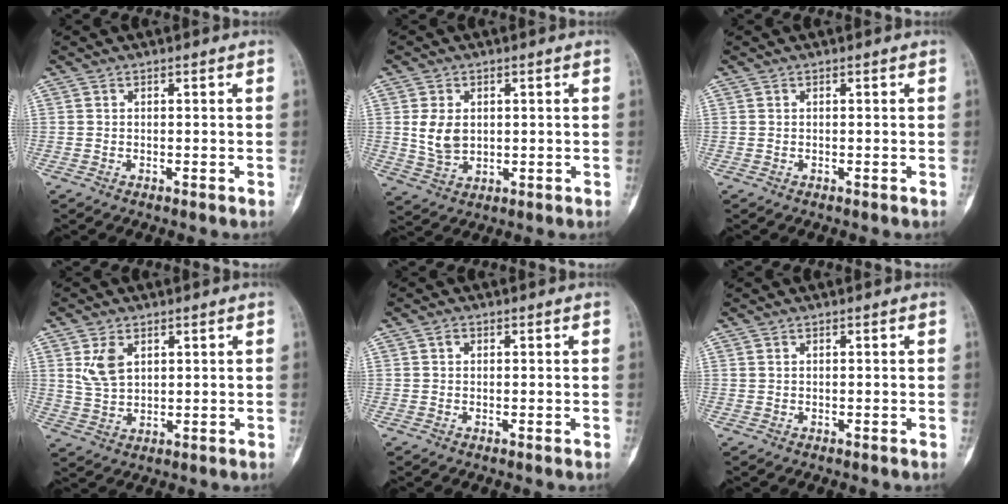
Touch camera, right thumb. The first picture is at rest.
{"total": 6.2, "force": [0.8, 4.4, 4.2], "torque": [-0.067, -0.007, 0.026]}
{"total": 0.0}
{"total": 5.7, "force": [2.2, 3.6, 3.8], "torque": [-0.063, -0.010, 0.051]}
{"total": 1.1, "force": [0.4, 0.8, 0.5], "torque": [-0.005, 0.001, 0.005]}
{"total": 0.0}